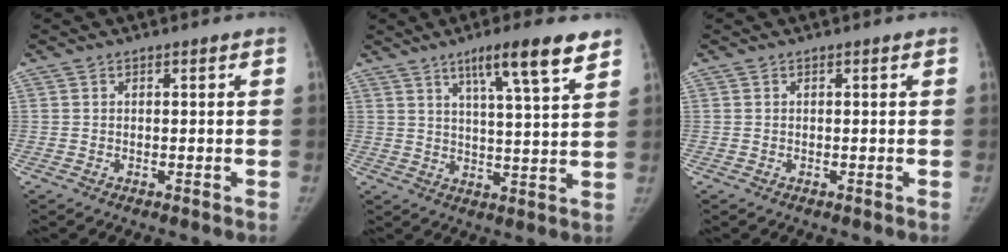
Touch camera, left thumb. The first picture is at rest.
{"total": 11.5, "force": [7.2, 1.3, 8.8], "torque": [-0.131, -0.031, 0.111]}
{"total": 0.0}